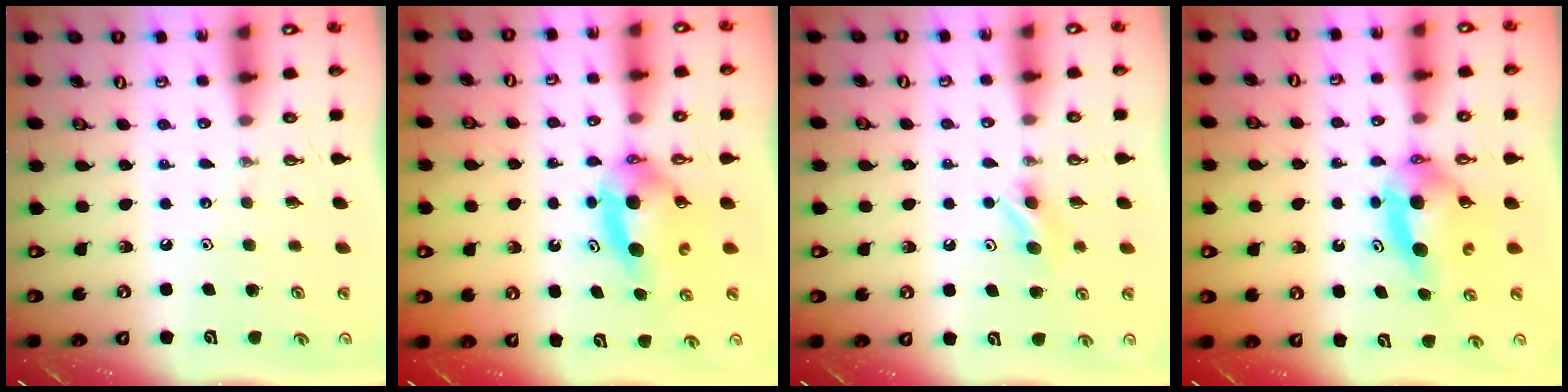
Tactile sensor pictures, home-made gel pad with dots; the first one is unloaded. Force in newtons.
{"total": 7.4, "press": 5.2, "slide": 5.2}
{"total": 4.4, "press": 4.0, "slide": 1.7}
{"total": 7.4, "press": 5.2, "slide": 5.2}